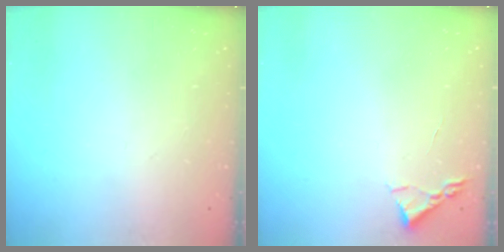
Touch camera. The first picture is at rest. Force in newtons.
{"total": 2.2, "press": 2.2, "slide": 0.3}